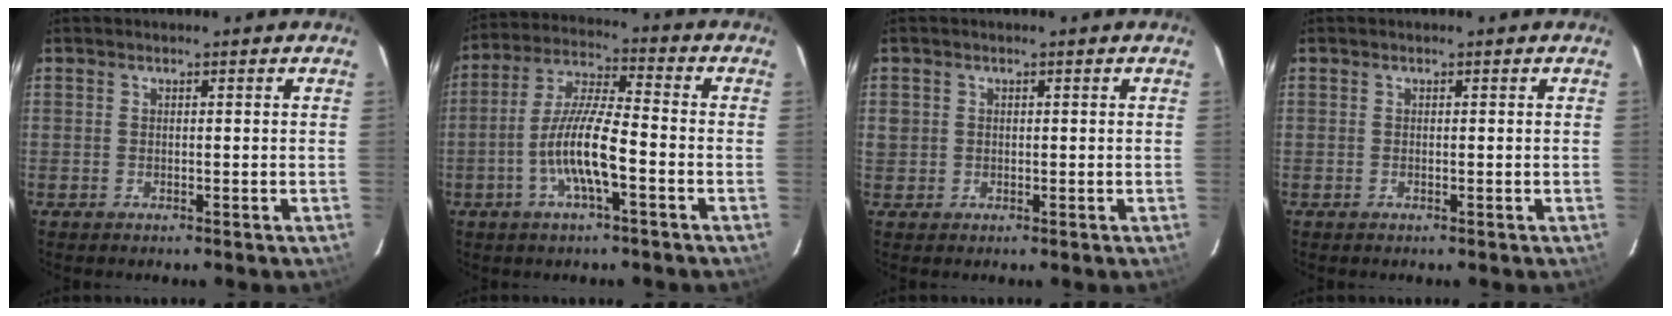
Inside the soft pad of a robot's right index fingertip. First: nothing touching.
{"total": 10.3, "force": [-3.8, 1.5, 9.5], "torque": [-0.194, 0.004, -0.075]}
{"total": 2.0, "force": [0.1, 1.9, 0.5], "torque": [-0.004, 0.001, 0.001]}
{"total": 0.0}